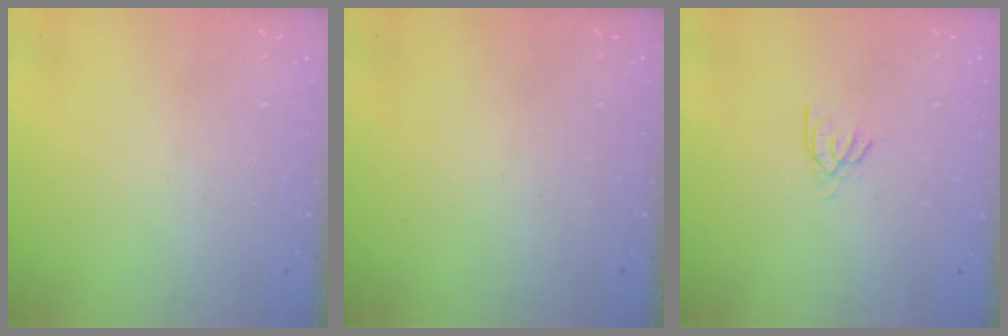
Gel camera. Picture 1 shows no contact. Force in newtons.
{"total": 0.0}
{"total": 2.3, "press": 2.3, "slide": 0.2}